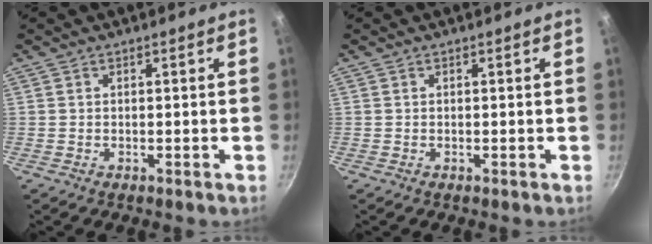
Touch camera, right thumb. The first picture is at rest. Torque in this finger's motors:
{"motor_torque": [-0.12, 0.12, 0.01, -0.02, 0.00]}